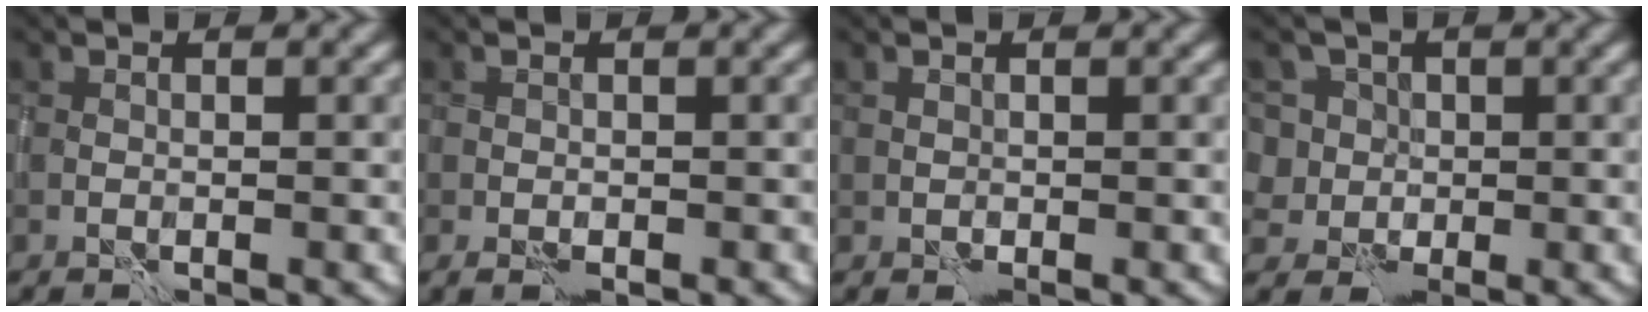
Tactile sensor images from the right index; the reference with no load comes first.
{"total": 0.9, "force": [-0.4, 0.5, 0.6], "torque": [-0.007, -0.002, -0.008]}
{"total": 0.0}
{"total": 6.6, "force": [1.6, 5.9, 2.5], "torque": [-0.030, 0.036, -0.011]}